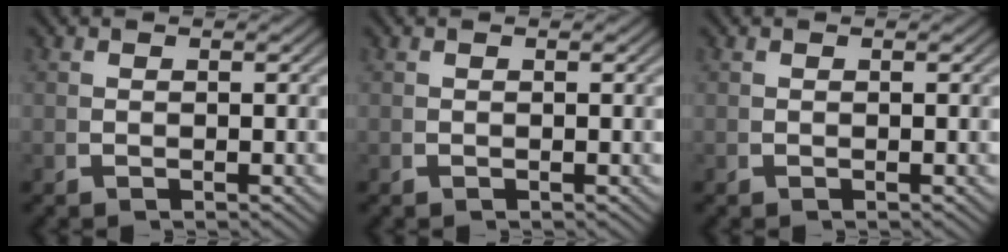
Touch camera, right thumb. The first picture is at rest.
{"total": 0.0}
{"total": 0.0}